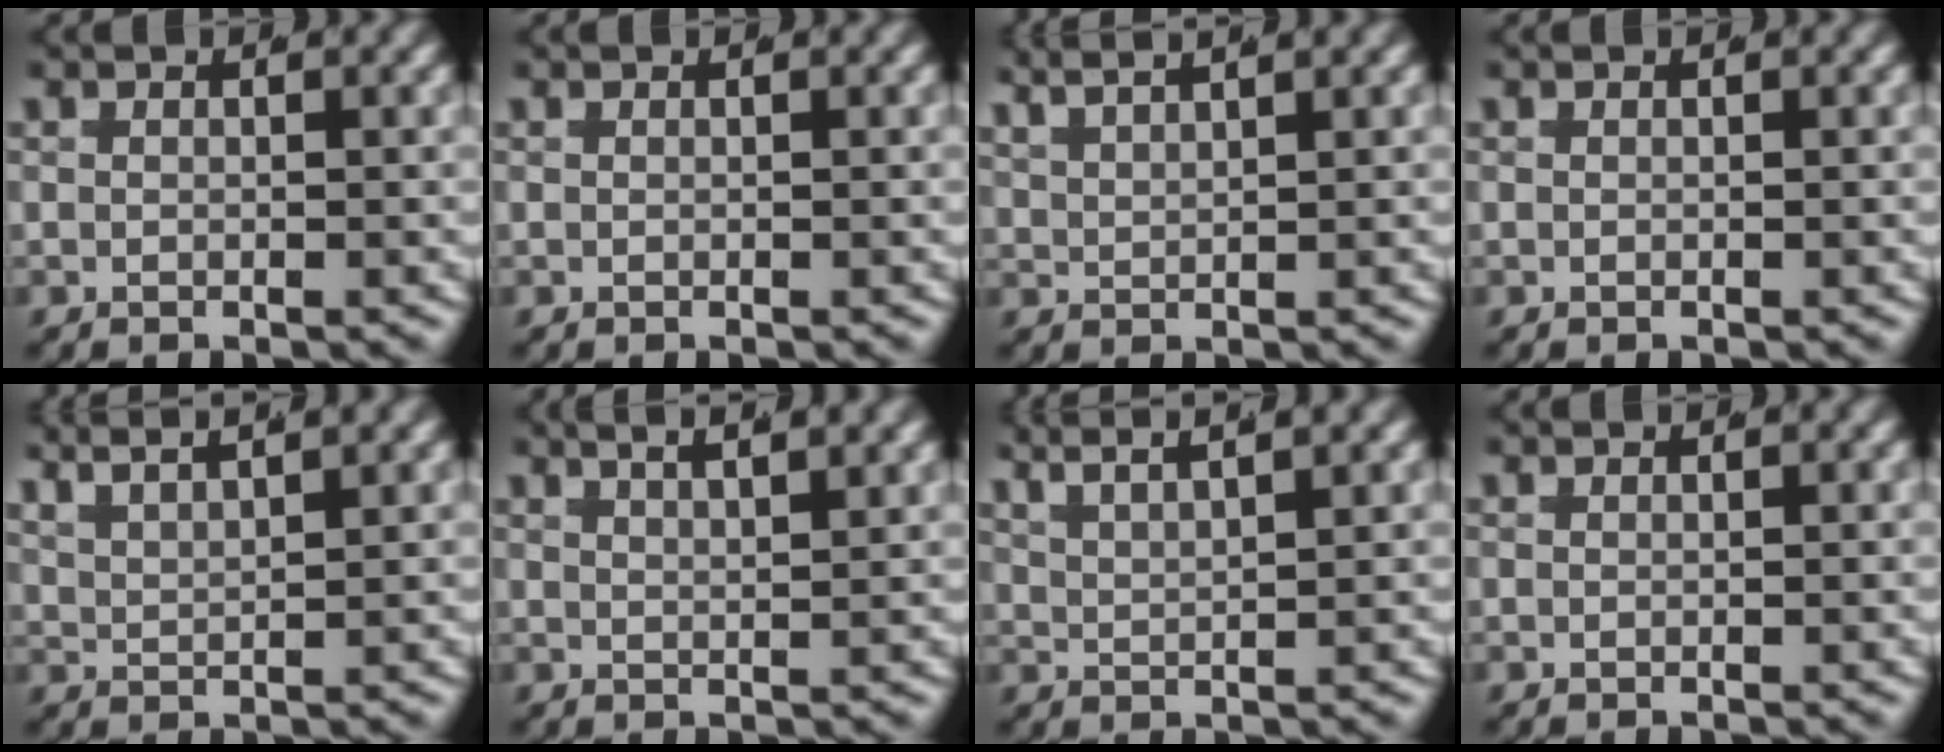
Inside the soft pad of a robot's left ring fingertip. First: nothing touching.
{"total": 0.0}
{"total": 4.2, "force": [3.0, 2.1, 2.1], "torque": [-0.046, 0.010, 0.046]}
{"total": 0.0}
{"total": 5.3, "force": [3.3, 3.1, 2.8], "torque": [-0.065, 0.007, 0.047]}
{"total": 4.3, "force": [3.2, 1.4, 2.5], "torque": [-0.034, 0.009, 0.048]}
{"total": 5.9, "force": [3.7, 3.3, 3.2], "torque": [-0.065, 0.012, 0.049]}
{"total": 0.0}